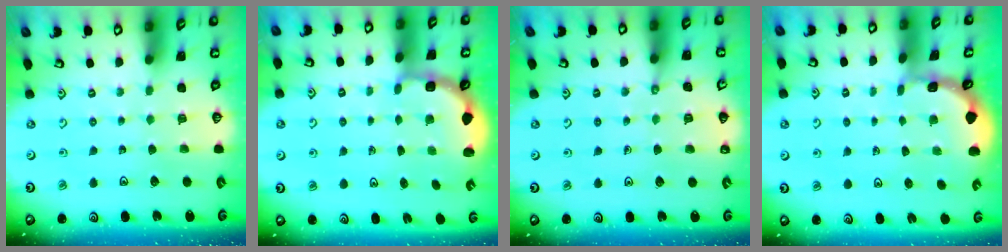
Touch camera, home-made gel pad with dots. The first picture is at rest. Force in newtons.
{"total": 3.1, "press": 2.2, "slide": 2.2}
{"total": 5.1, "press": 4.8, "slide": 1.6}
{"total": 1.2, "press": 1.2, "slide": 0.2}